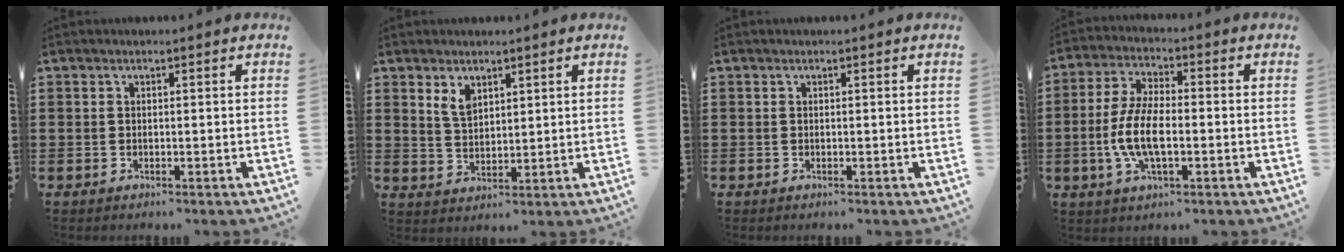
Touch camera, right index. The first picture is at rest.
{"total": 3.5, "force": [2.2, 1.9, 1.9], "torque": [-0.045, 0.005, 0.041]}
{"total": 0.0}
{"total": 8.3, "force": [-1.9, 3.3, 7.4], "torque": [-0.173, -0.009, -0.044]}